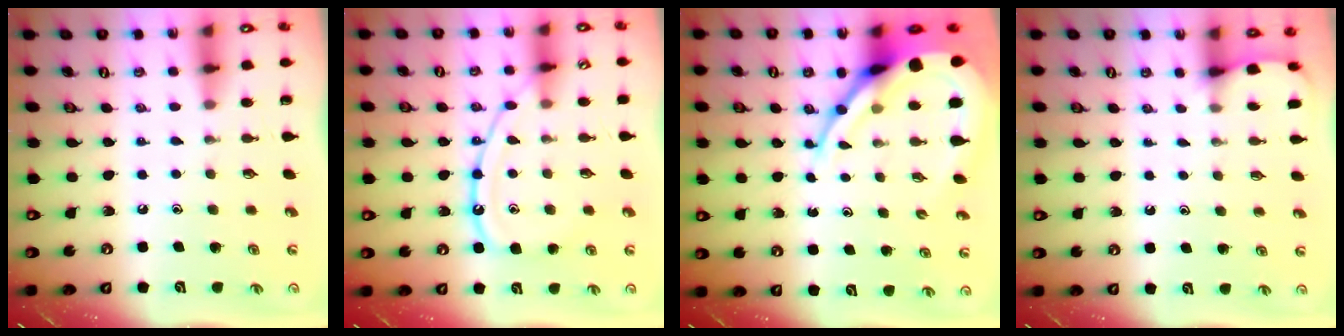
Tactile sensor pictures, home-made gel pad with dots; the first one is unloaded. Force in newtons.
{"total": 12.9, "press": 12.8, "slide": 1.3}
{"total": 12.8, "press": 12.8, "slide": 1.3}
{"total": 2.8, "press": 2.8, "slide": 0.1}